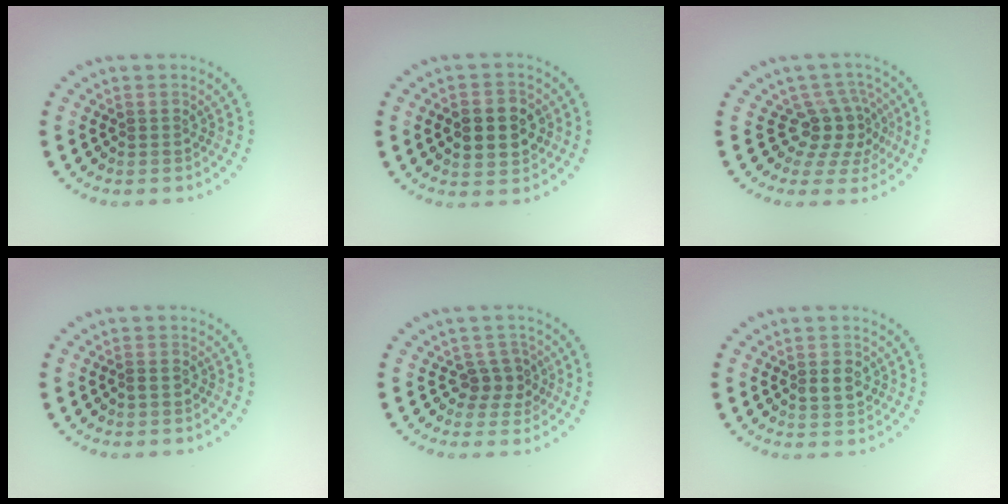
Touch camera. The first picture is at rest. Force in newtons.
{"total": 4.9, "press": 4.9, "slide": 0.3}
{"total": 3.9, "press": 2.7, "slide": 2.8}
{"total": 0.5, "press": 0.3, "slide": 0.4}
{"total": 2.2, "press": 2.0, "slide": 1.0}
{"total": 2.1, "press": 2.1, "slide": 0.3}